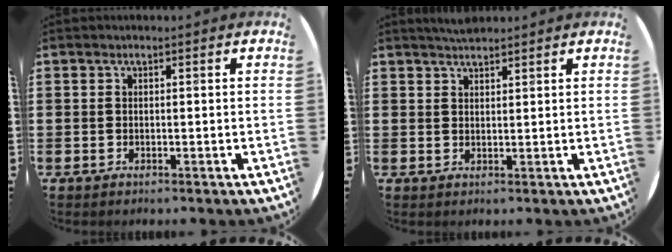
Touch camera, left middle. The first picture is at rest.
{"total": 2.0, "force": [2.0, 0.2, 0.3], "torque": [-0.010, 0.001, 0.038]}